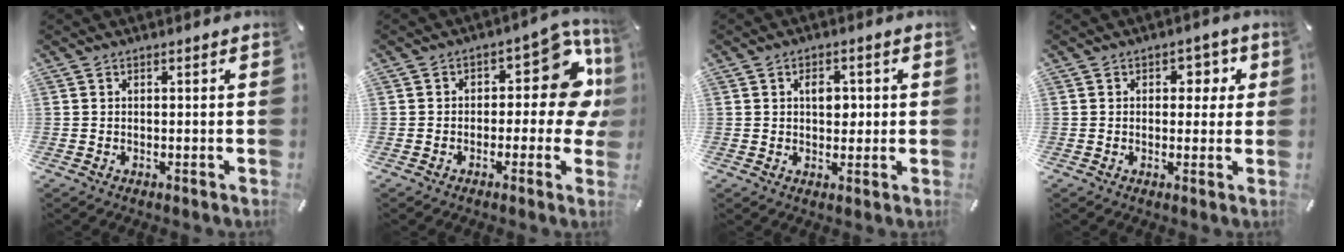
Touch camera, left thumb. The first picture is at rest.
{"total": 12.5, "force": [2.2, 7.2, 10.0], "torque": [-0.108, -0.020, 0.031]}
{"total": 4.3, "force": [0.6, 2.9, 3.1], "torque": [-0.038, 0.000, 0.003]}
{"total": 4.3, "force": [0.9, 3.4, 2.6], "torque": [-0.009, -0.007, 0.001]}